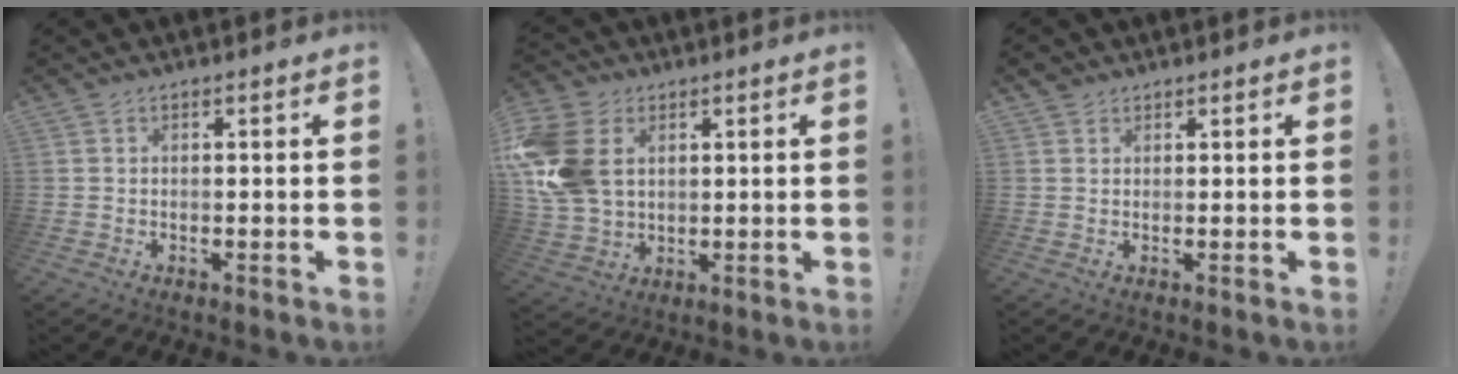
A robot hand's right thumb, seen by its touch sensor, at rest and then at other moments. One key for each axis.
{"total": 17.7, "fx": 3.7, "fy": 13.1, "fz": 11.4, "tx": -0.225, "ty": -0.006, "tz": 0.074}
{"total": 2.0, "fx": 1.4, "fy": 1.4, "fz": 0.4, "tx": 0.000, "ty": -0.006, "tz": 0.026}